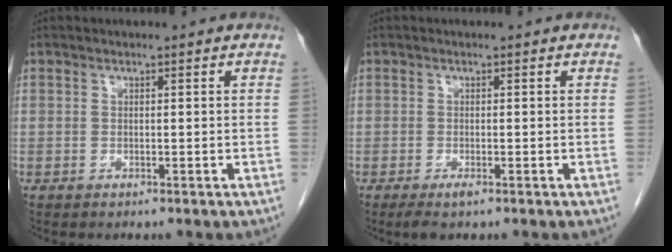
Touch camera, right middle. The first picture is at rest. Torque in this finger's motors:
{"motor_torque": [0.31, -0.03, 0.09, 0.03]}